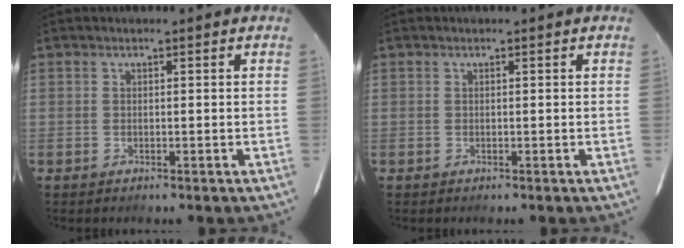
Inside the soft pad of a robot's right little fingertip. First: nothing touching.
{"total": 0.0}